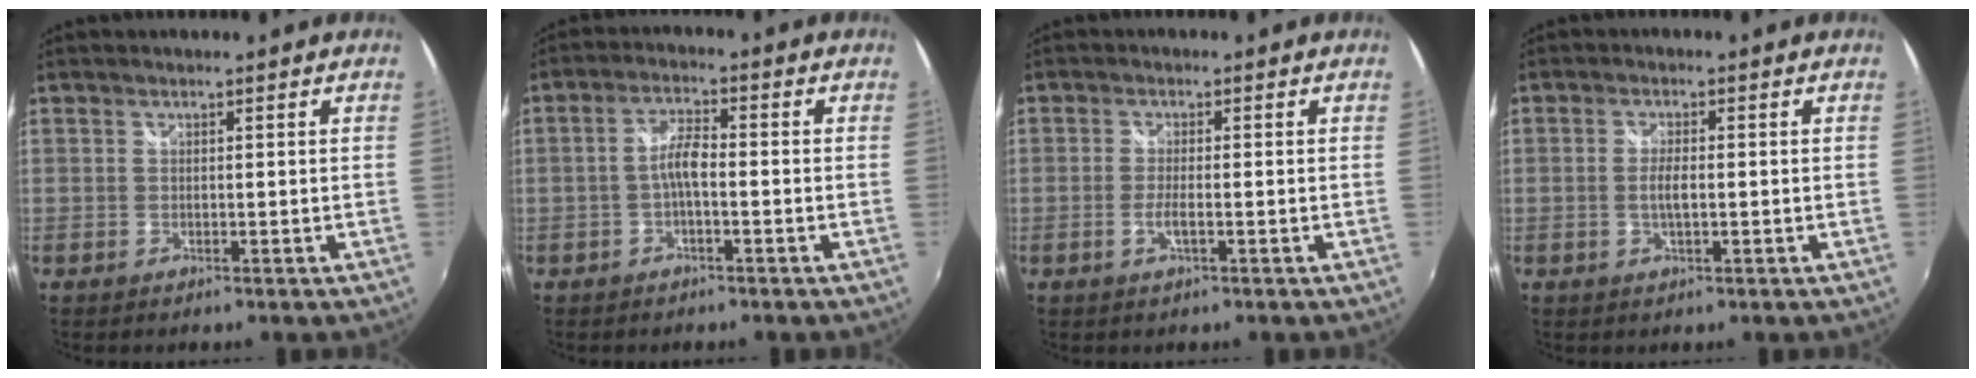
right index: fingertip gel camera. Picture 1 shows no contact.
{"total": 3.9, "force": [-1.2, 1.0, 3.5], "torque": [-0.072, 0.011, -0.026]}
{"total": 2.4, "force": [-0.9, 0.3, 2.2], "torque": [-0.046, -0.005, -0.016]}
{"total": 2.7, "force": [-0.4, 0.7, 2.6], "torque": [-0.050, -0.002, -0.008]}